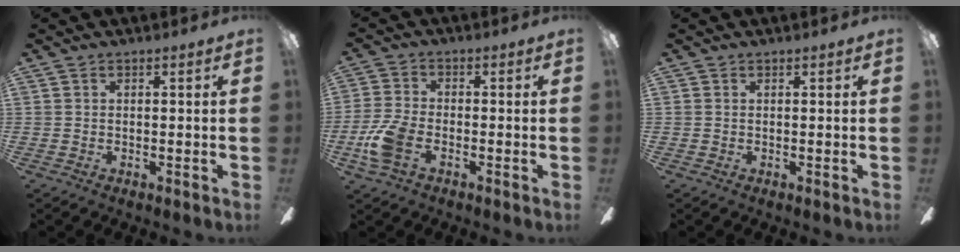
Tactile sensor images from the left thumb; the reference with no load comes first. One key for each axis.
{"total": 8.8, "fx": -3.1, "fy": 5.2, "fz": 6.4, "tx": -0.136, "ty": 0.008, "tz": -0.054}
{"total": 0.0}